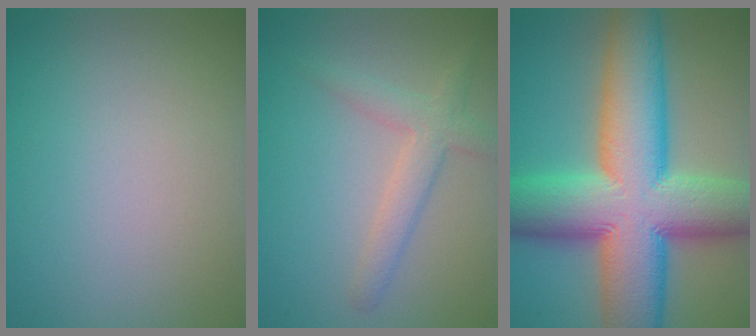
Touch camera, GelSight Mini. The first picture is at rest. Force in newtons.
{"total": 3.0, "press": 3.0, "slide": 0.1}
{"total": 16.5, "press": 16.5, "slide": 0.4}